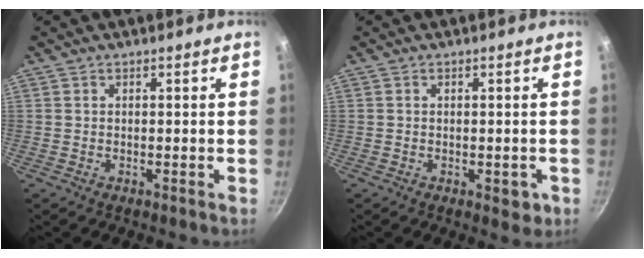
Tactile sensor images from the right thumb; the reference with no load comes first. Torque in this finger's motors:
{"motor_torque": [-0.12, 0.19, -0.25, 0.11, 0.10]}